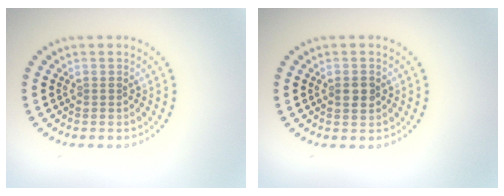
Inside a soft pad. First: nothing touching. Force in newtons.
{"total": 1.6, "press": 1.6, "slide": 0.2}